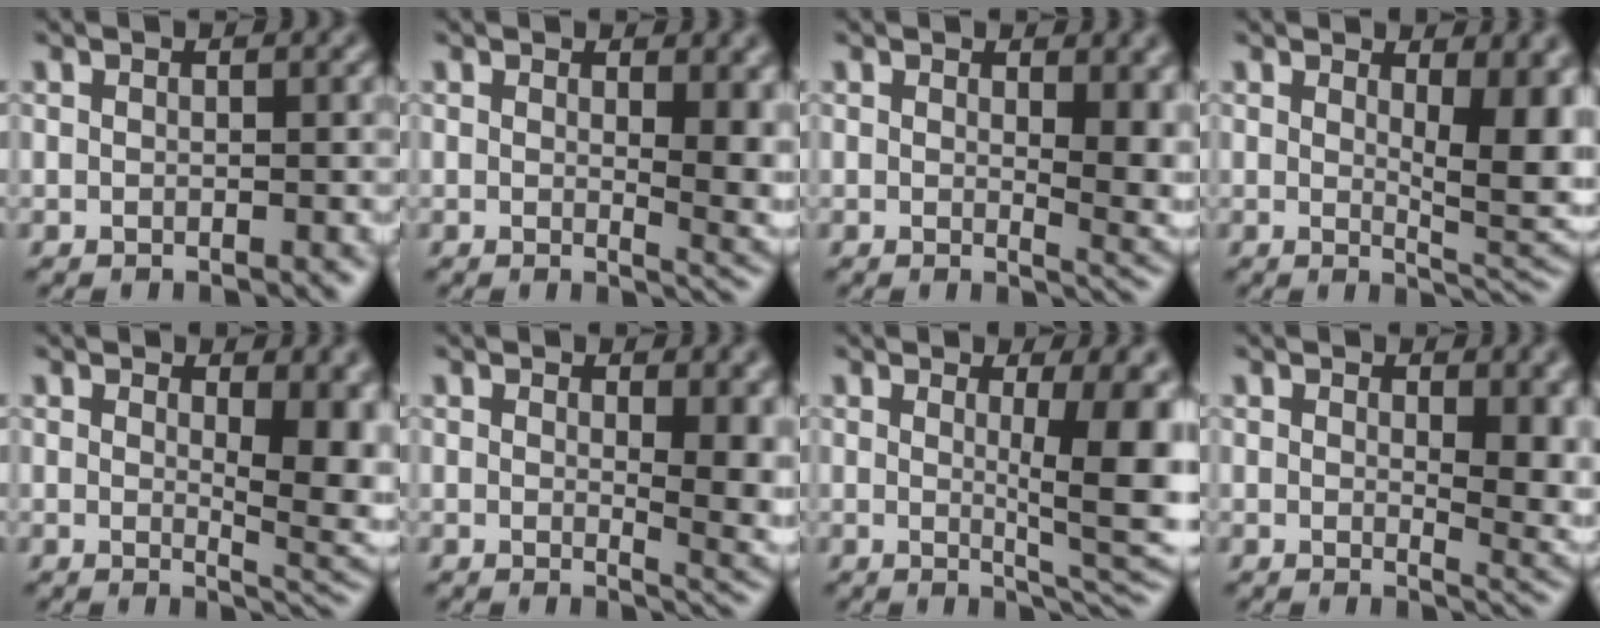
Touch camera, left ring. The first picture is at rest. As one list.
[{"total": 5.3, "force": [1.0, 2.0, 4.7], "torque": [-0.055, -0.010, 0.019]}, {"total": 5.5, "force": [1.1, 2.3, 4.9], "torque": [-0.059, -0.011, 0.022]}, {"total": 7.9, "force": [1.5, 2.9, 7.2], "torque": [-0.086, -0.011, 0.031]}, {"total": 7.4, "force": [1.2, 3.0, 6.6], "torque": [-0.071, -0.012, 0.029]}, {"total": 6.2, "force": [1.0, 2.4, 5.6], "torque": [-0.065, -0.013, 0.022]}, {"total": 8.6, "force": [1.2, 2.3, 8.2], "torque": [-0.099, -0.010, 0.022]}, {"total": 6.0, "force": [1.0, 2.6, 5.3], "torque": [-0.064, -0.011, 0.022]}]